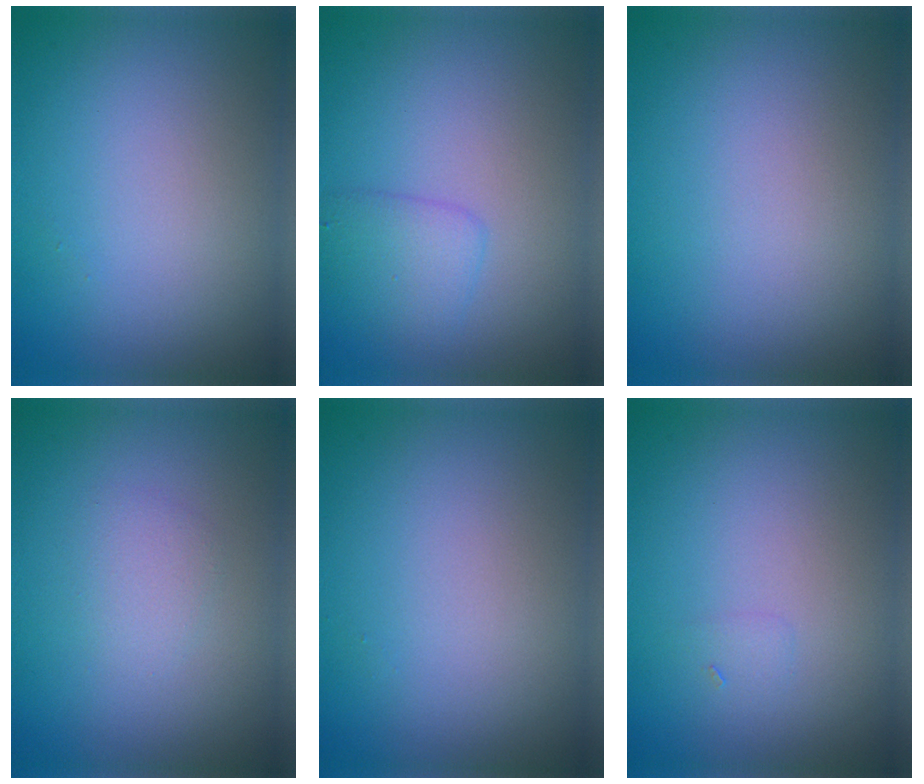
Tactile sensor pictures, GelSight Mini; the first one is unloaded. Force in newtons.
{"total": 2.2, "press": 2.2, "slide": 0.1}
{"total": 0.0}
{"total": 1.5, "press": 1.5, "slide": 0.0}
{"total": 0.0}
{"total": 0.5, "press": 0.5, "slide": 0.1}